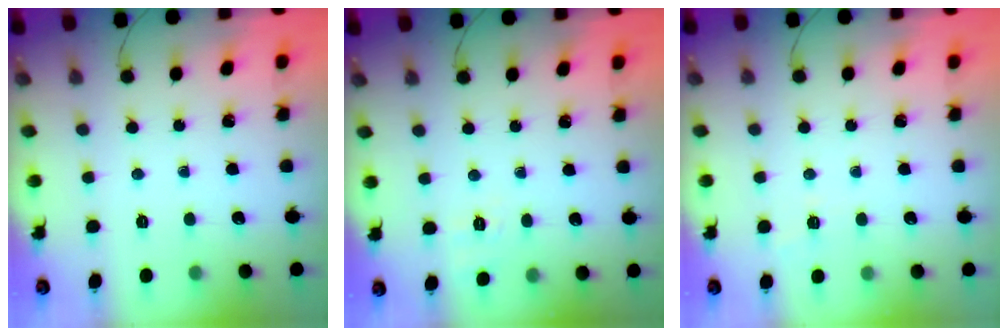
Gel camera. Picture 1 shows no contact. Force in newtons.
{"total": 2.0, "press": 0.8, "slide": 1.8}
{"total": 1.9, "press": 1.3, "slide": 1.4}